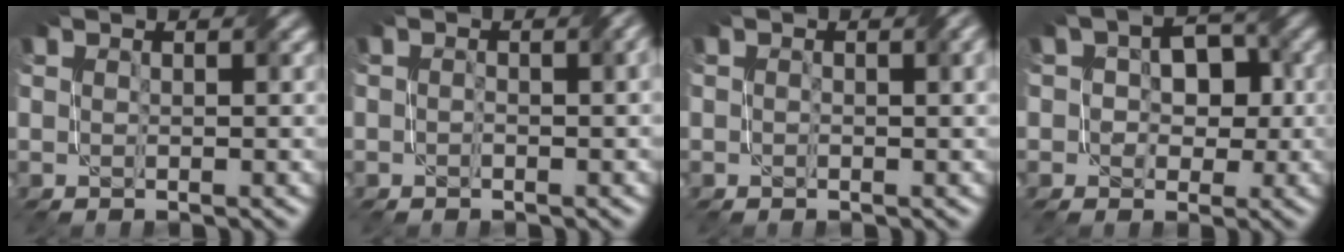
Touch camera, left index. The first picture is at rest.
{"total": 2.2, "force": [-0.6, 0.9, 1.9], "torque": [-0.021, -0.005, -0.008]}
{"total": 2.2, "force": [0.0, 1.0, 1.9], "torque": [-0.026, -0.001, 0.001]}
{"total": 4.4, "force": [-0.2, 3.4, 2.8], "torque": [-0.017, 0.011, -0.009]}